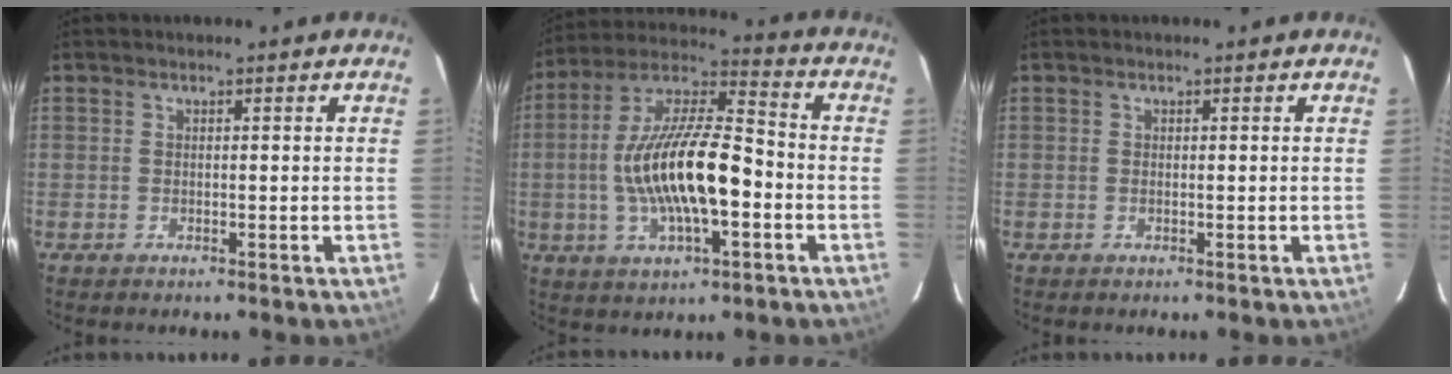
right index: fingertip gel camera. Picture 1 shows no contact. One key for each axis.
{"total": 17.7, "fx": -3.4, "fy": 5.7, "fz": 16.5, "tx": -0.314, "ty": 0.007, "tz": -0.062}
{"total": 0.0}